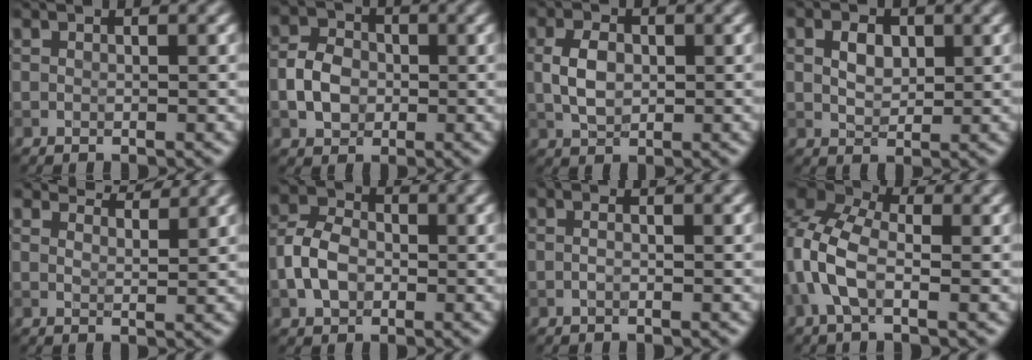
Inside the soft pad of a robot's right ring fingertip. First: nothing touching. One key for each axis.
{"total": 3.7, "fx": -0.7, "fy": 2.9, "fz": 2.1, "tx": -0.040, "ty": 0.005, "tz": -0.016}
{"total": 3.2, "fx": 0.1, "fy": 2.2, "fz": 2.4, "tx": -0.054, "ty": 0.002, "tz": 0.002}
{"total": 2.4, "fx": 0.7, "fy": 1.7, "fz": 1.7, "tx": -0.033, "ty": 0.001, "tz": 0.012}
{"total": 3.3, "fx": 3.2, "fy": 0.3, "fz": 0.7, "tx": -0.015, "ty": -0.004, "tz": 0.044}
{"total": 4.2, "fx": -1.1, "fy": 3.2, "fz": 2.6, "tx": -0.054, "ty": 0.006, "tz": -0.027}
{"total": 0.8, "fx": -0.3, "fy": 0.2, "fz": 0.7, "tx": -0.015, "ty": -0.002, "tz": -0.008}
{"total": 6.2, "fx": -1.2, "fy": 3.6, "fz": 4.9, "tx": -0.121, "ty": 0.011, "tz": -0.038}